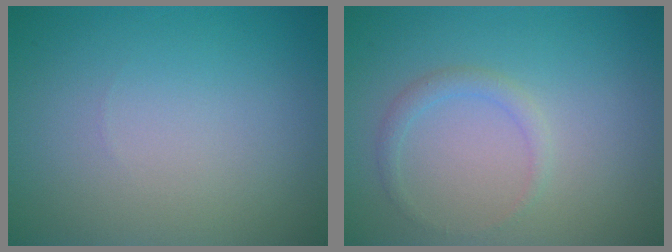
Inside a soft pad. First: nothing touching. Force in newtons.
{"total": 1.3, "press": 1.3, "slide": 0.1}